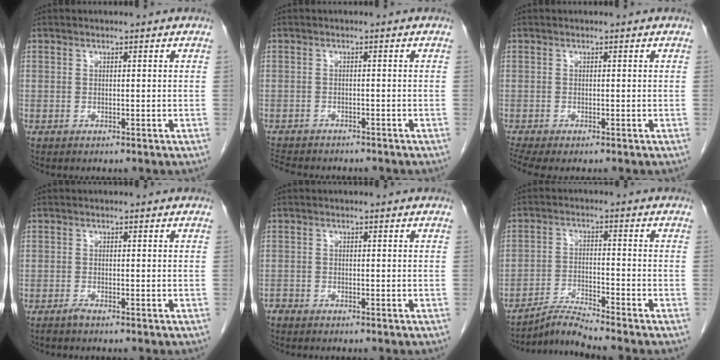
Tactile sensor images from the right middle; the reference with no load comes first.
{"total": 7.9, "force": [-6.8, 2.5, 2.9], "torque": [-0.057, -0.004, -0.092]}
{"total": 3.1, "force": [-2.5, 0.4, 1.8], "torque": [-0.039, -0.012, -0.043]}
{"total": 0.8, "force": [-0.7, -0.1, 0.4], "torque": [-0.009, -0.001, -0.014]}
{"total": 1.0, "force": [-1.0, 0.3, 0.0], "torque": [-0.004, -0.001, -0.020]}
{"total": 3.7, "force": [-3.2, -1.6, 0.8], "torque": [-0.024, -0.021, -0.065]}